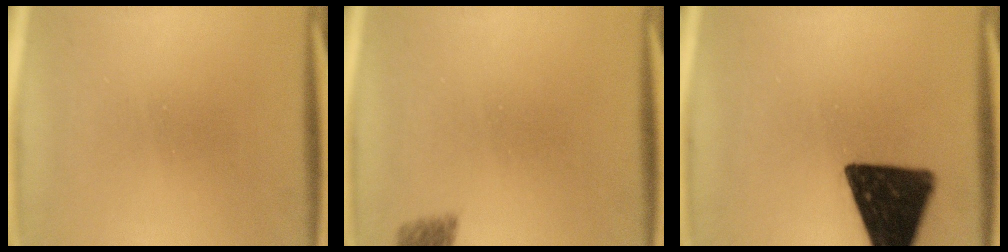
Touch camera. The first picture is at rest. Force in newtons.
{"total": 2.7}
{"total": 17.1}